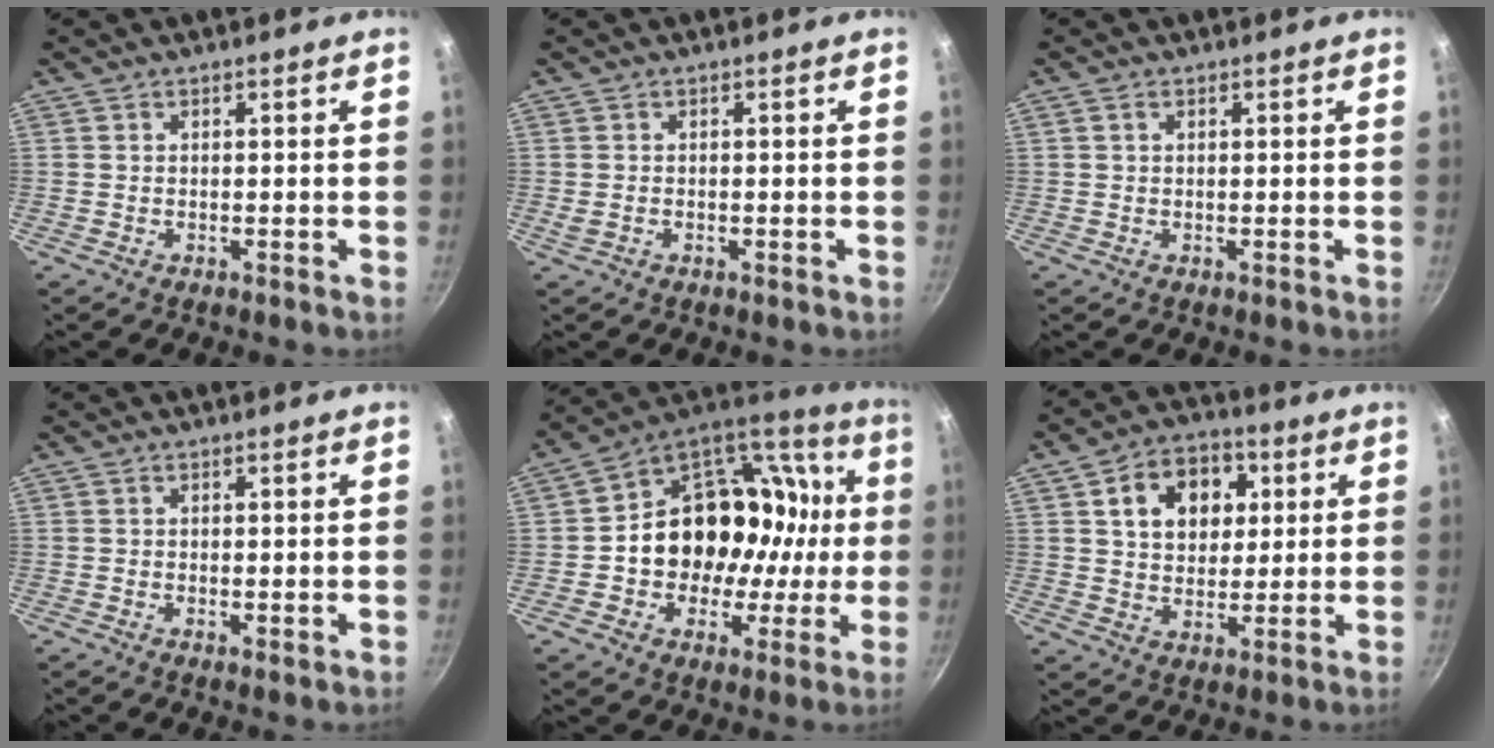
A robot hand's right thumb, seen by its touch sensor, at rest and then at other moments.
{"total": 1.3, "force": [-0.3, 0.9, 0.8], "torque": [-0.015, 0.001, -0.005]}
{"total": 1.1, "force": [0.4, 0.7, 0.7], "torque": [-0.011, 0.002, 0.007]}
{"total": 1.0, "force": [0.1, 0.5, 0.9], "torque": [-0.014, -0.002, 0.000]}
{"total": 24.1, "force": [0.4, 19.1, 14.6], "torque": [-0.192, 0.054, 0.013]}
{"total": 12.8, "force": [3.8, 9.5, 7.7], "torque": [-0.089, 0.003, 0.056]}